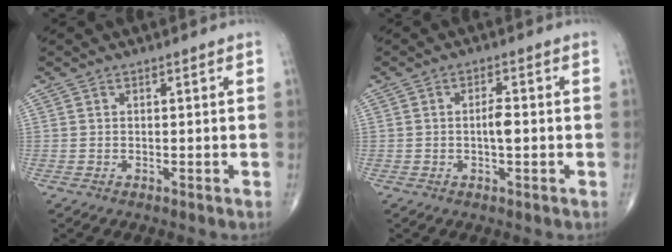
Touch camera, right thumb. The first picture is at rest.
{"total": 3.2, "force": [-0.3, 1.2, 2.9], "torque": [-0.050, 0.004, -0.009]}